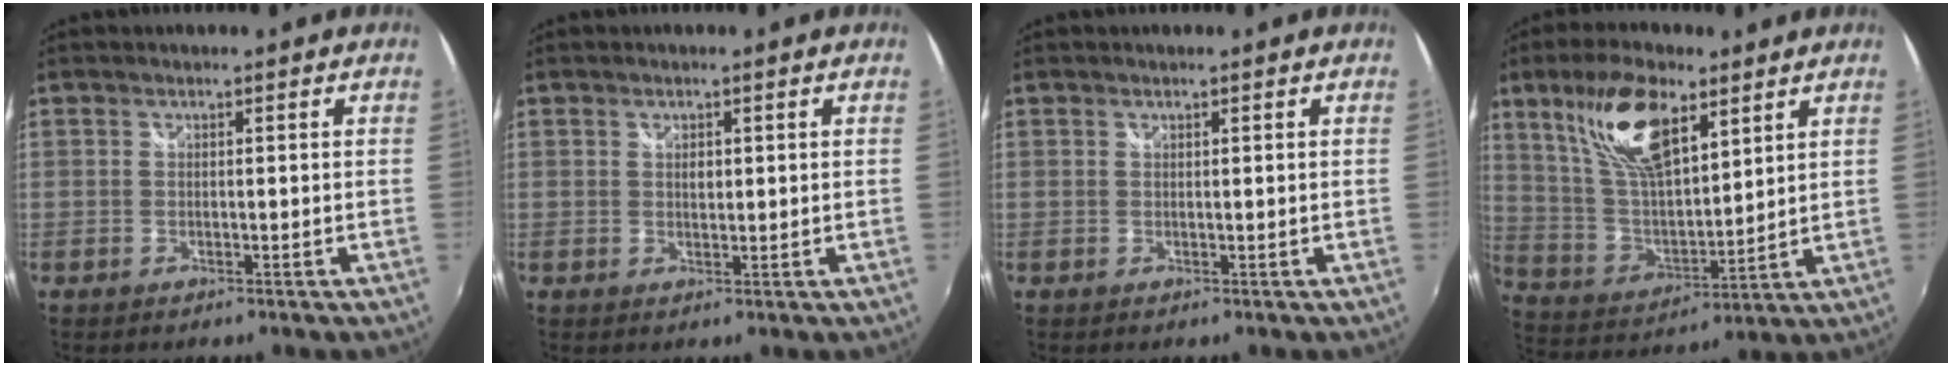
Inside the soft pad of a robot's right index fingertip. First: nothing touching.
{"total": 1.4, "force": [0.5, 1.0, 0.9], "torque": [-0.012, 0.002, 0.008]}
{"total": 0.0}
{"total": 16.7, "force": [9.2, 6.9, 12.2], "torque": [-0.235, 0.014, 0.182]}